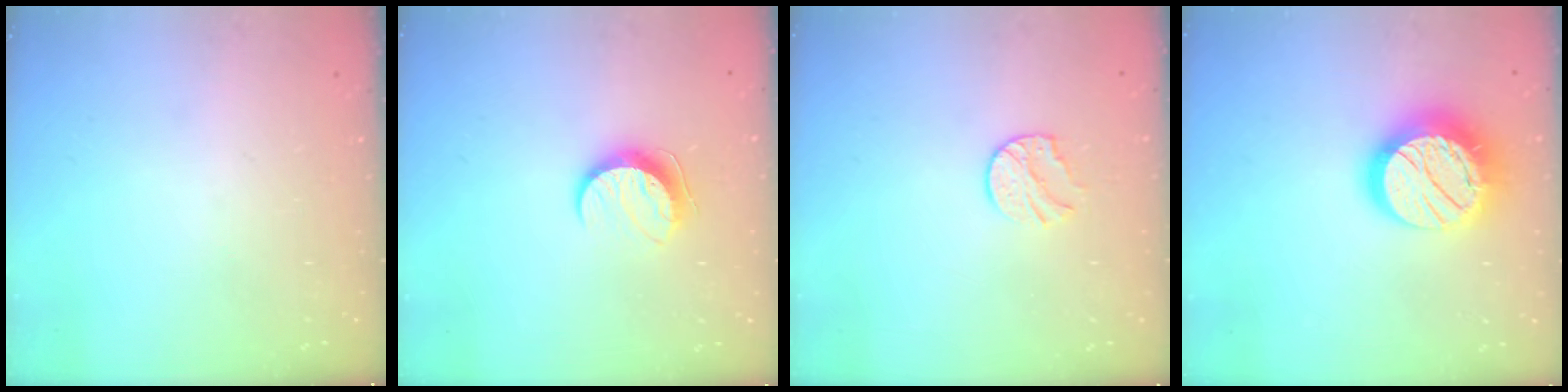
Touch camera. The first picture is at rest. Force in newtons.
{"total": 9.4, "press": 9.4, "slide": 0.6}
{"total": 8.0, "press": 8.0, "slide": 0.7}
{"total": 18.2, "press": 18.1, "slide": 1.1}